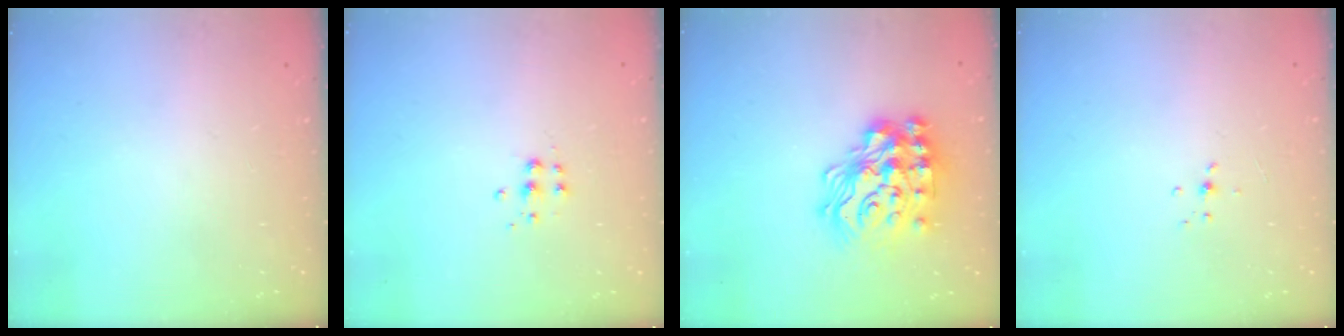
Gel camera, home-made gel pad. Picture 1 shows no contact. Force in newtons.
{"total": 4.6, "press": 4.5, "slide": 0.4}
{"total": 21.8, "press": 21.7, "slide": 1.8}
{"total": 4.6, "press": 4.5, "slide": 0.8}